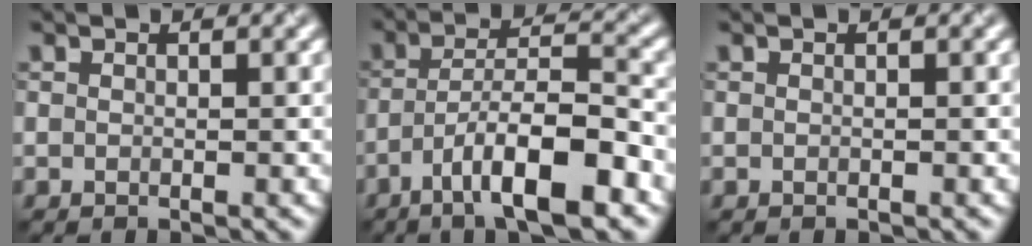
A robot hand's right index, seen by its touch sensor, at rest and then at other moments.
{"total": 8.4, "force": [-4.5, 1.8, 6.8], "torque": [-0.113, 0.017, -0.078]}
{"total": 0.0}